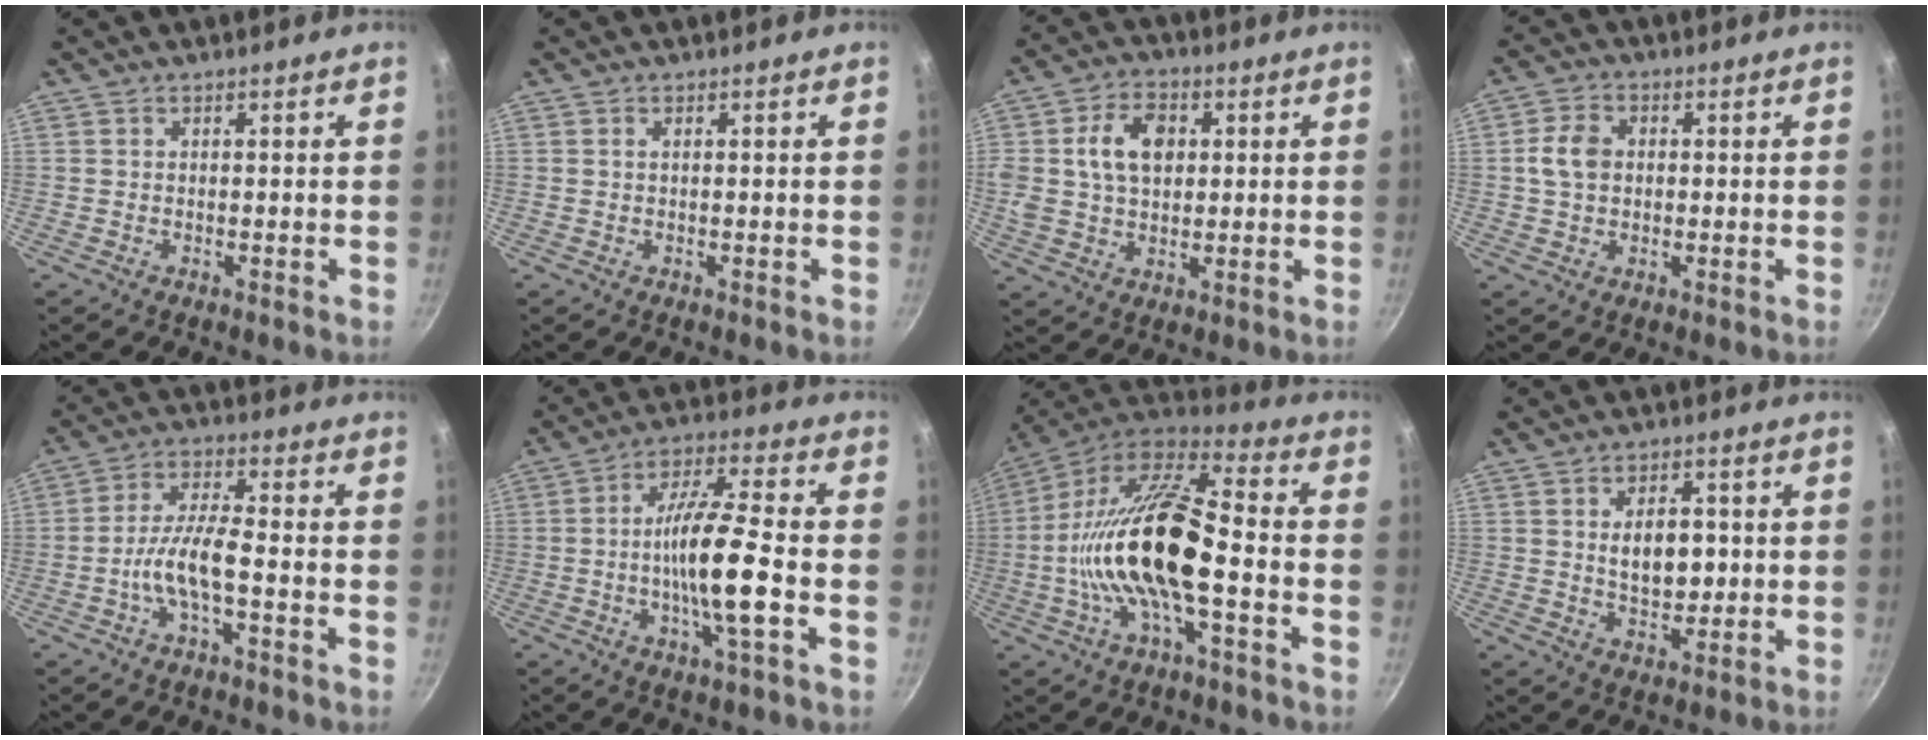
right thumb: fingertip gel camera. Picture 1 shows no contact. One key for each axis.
{"total": 0.6, "fx": 0.2, "fy": 0.3, "fz": 0.5, "tx": -0.008, "ty": 0.001, "tz": 0.004}
{"total": 11.4, "fx": 2.3, "fy": 8.1, "fz": 7.8, "tx": -0.122, "ty": 0.008, "tz": 0.035}
{"total": 6.1, "fx": 0.4, "fy": 4.6, "fz": 3.9, "tx": -0.063, "ty": 0.012, "tz": 0.000}
{"total": 7.6, "fx": -2.7, "fy": 2.1, "fz": 6.9, "tx": -0.141, "ty": 0.030, "tz": -0.057}
{"total": 13.4, "fx": -2.6, "fy": 2.3, "fz": 13.0, "tx": -0.232, "ty": 0.024, "tz": -0.056}
{"total": 21.8, "fx": -3.7, "fy": 8.1, "fz": 19.8, "tx": -0.372, "ty": 0.039, "tz": -0.084}
{"total": 8.2, "fx": 0.9, "fy": 5.0, "fz": 6.5, "tx": -0.080, "ty": -0.005, "tz": 0.017}